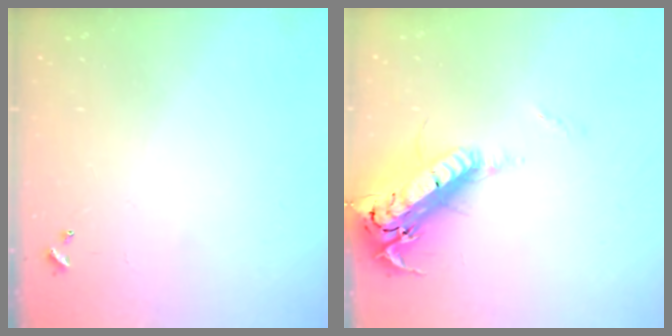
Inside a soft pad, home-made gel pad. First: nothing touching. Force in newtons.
{"total": 22.8, "press": 22.3, "slide": 4.6}